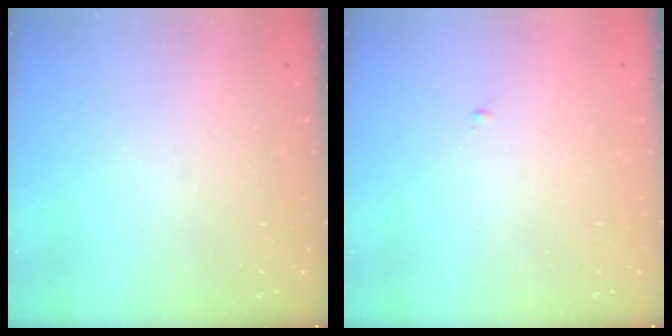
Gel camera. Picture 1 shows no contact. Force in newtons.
{"total": 0.6, "press": 0.6, "slide": 0.2}